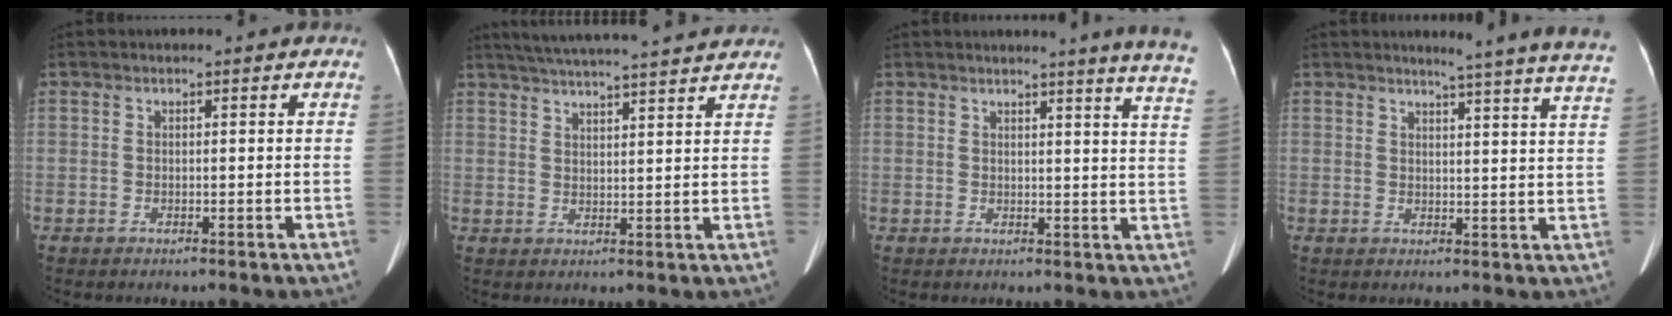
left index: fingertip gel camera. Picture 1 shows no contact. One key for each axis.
{"total": 17.0, "fx": 15.5, "fy": 0.3, "fz": 6.9, "tx": -0.122, "ty": 0.020, "tz": 0.210}
{"total": 11.2, "fx": 9.8, "fy": -1.6, "fz": 5.1, "tx": -0.059, "ty": -0.073, "tz": 0.081}
{"total": 13.8, "fx": 12.7, "fy": -1.5, "fz": 5.2, "tx": -0.068, "ty": -0.072, "tz": 0.130}